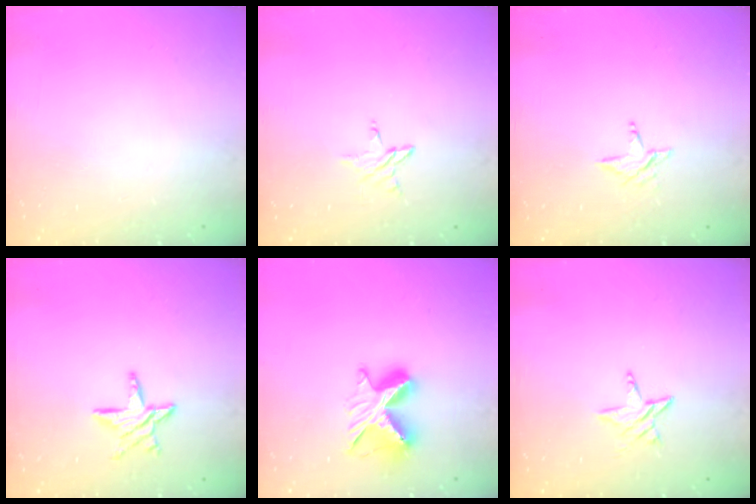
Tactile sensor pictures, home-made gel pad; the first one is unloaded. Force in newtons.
{"total": 3.5, "press": 3.4, "slide": 0.3}
{"total": 3.1, "press": 3.1, "slide": 0.3}
{"total": 8.7, "press": 8.6, "slide": 1.0}
{"total": 9.5, "press": 9.5, "slide": 0.3}
{"total": 6.2, "press": 6.2, "slide": 0.4}